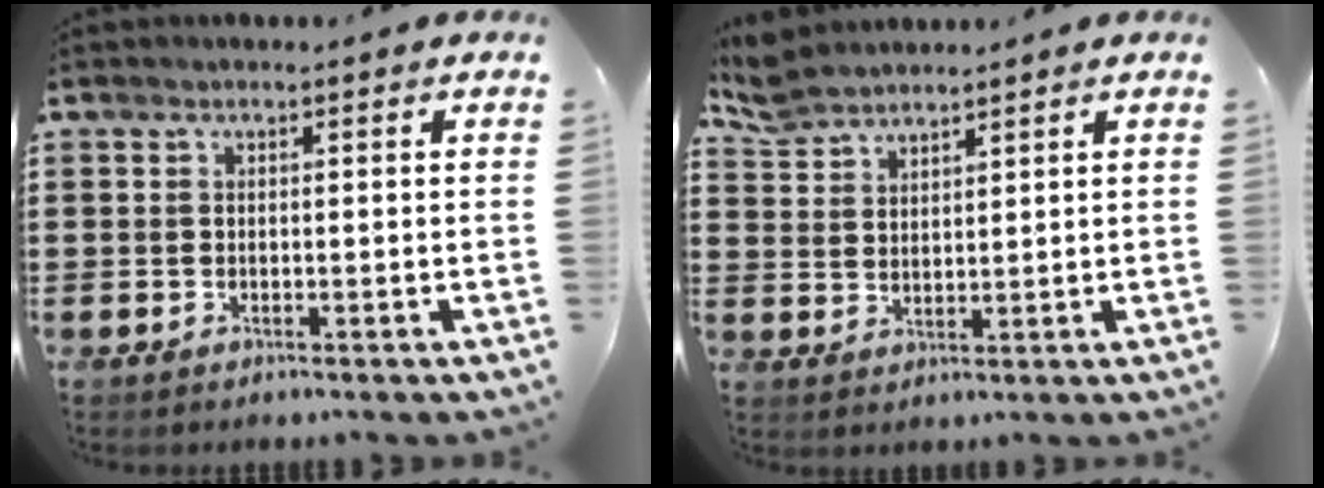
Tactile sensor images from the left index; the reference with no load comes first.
{"total": 4.5, "force": [4.2, 1.2, 1.0], "torque": [-0.034, -0.006, 0.080]}